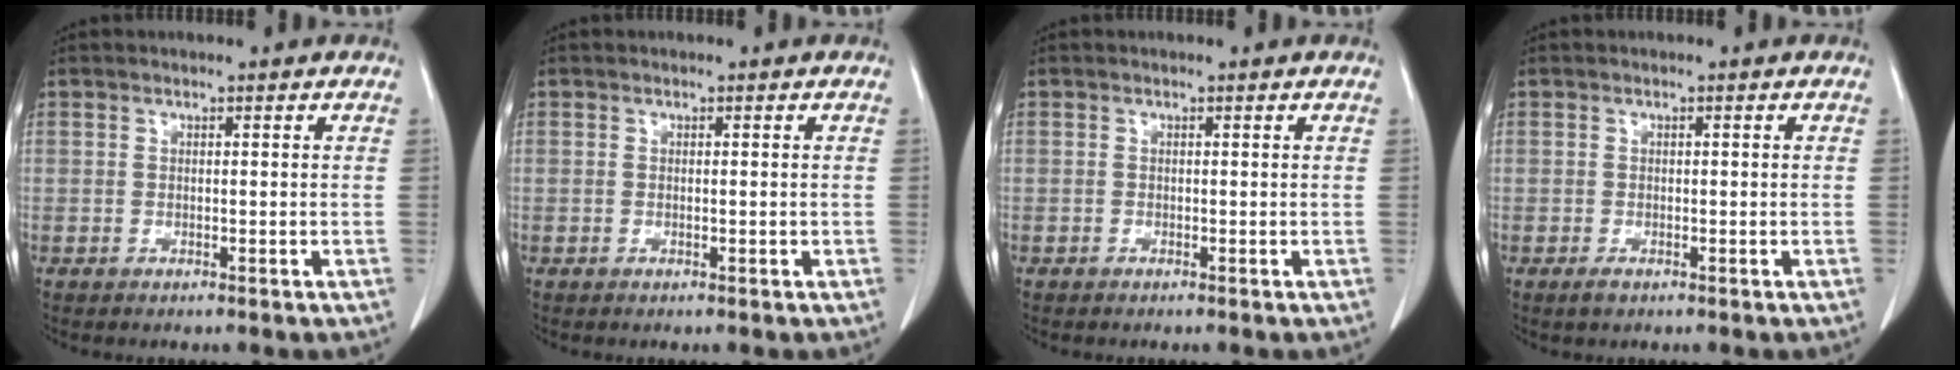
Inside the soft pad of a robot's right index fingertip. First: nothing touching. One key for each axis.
{"total": 0.0}
{"total": 0.0}
{"total": 1.1, "fx": -0.6, "fy": 0.6, "fz": 0.6, "tx": -0.014, "ty": -0.002, "tz": -0.008}